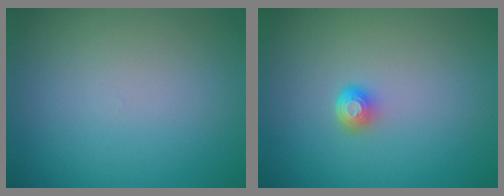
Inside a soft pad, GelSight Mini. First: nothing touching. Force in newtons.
{"total": 1.6, "press": 1.2, "slide": 1.0}